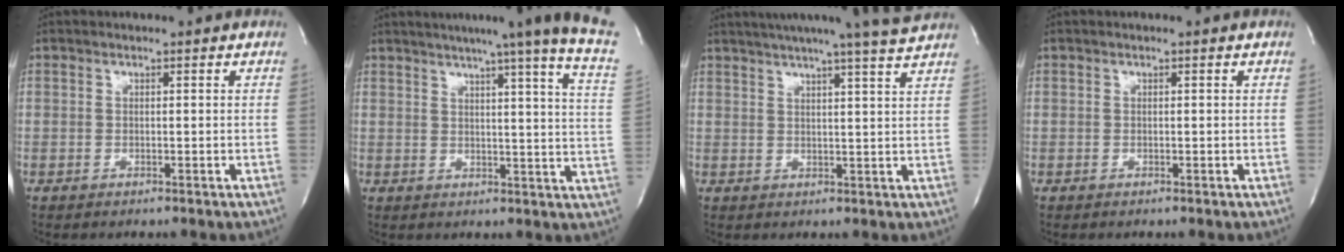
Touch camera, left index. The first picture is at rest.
{"total": 23.2, "force": [18.8, -1.3, 13.5], "torque": [-0.180, -0.049, 0.219]}
{"total": 14.9, "force": [13.4, -1.6, 6.4], "torque": [-0.110, -0.019, 0.171]}
{"total": 0.0}